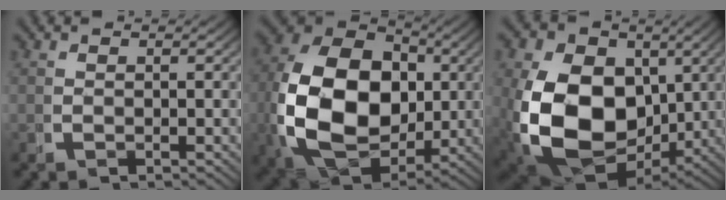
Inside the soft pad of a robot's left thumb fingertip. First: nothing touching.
{"total": 19.1, "force": [-0.9, 13.2, 13.7], "torque": [-0.293, -0.070, 0.017]}
{"total": 18.7, "force": [-2.2, 13.5, 12.7], "torque": [-0.274, -0.095, 0.006]}